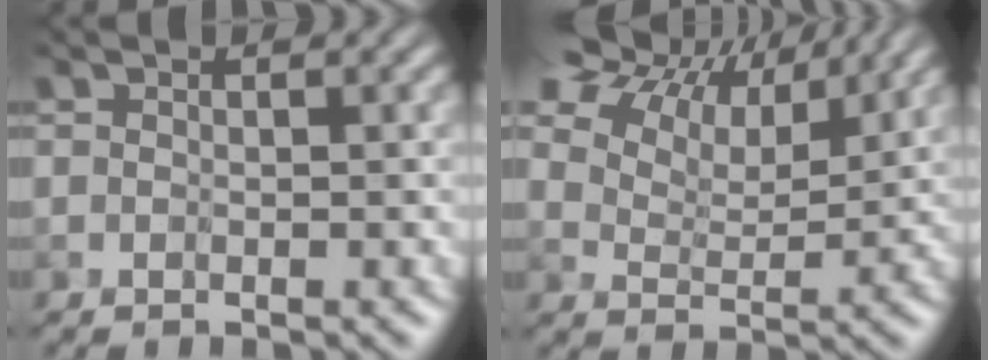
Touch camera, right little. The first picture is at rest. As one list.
[{"total": 12.6, "force": [9.1, 5.9, 6.4], "torque": [-0.143, 0.023, 0.153]}]